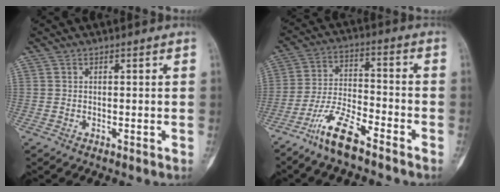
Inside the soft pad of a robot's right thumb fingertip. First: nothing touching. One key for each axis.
{"total": 10.3, "fx": -7.6, "fy": 2.7, "fz": 6.4, "tx": -0.130, "ty": 0.049, "tz": -0.149}